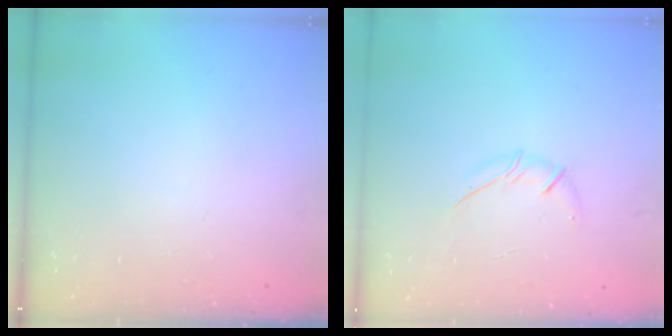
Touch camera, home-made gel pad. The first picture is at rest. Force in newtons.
{"total": 6.1, "press": 6.0, "slide": 1.1}